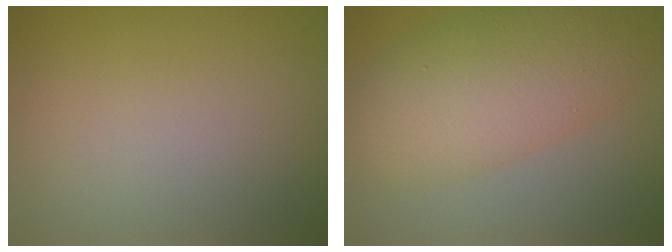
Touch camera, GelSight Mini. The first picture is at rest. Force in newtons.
{"total": 8.3, "press": 8.3, "slide": 0.3}